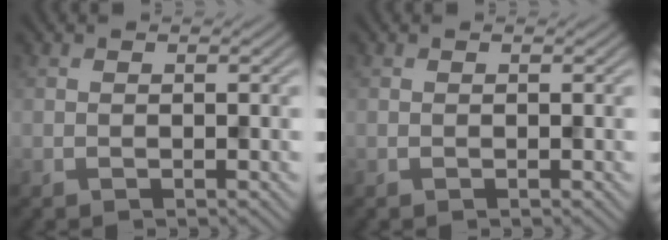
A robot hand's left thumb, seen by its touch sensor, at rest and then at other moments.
{"total": 0.0}